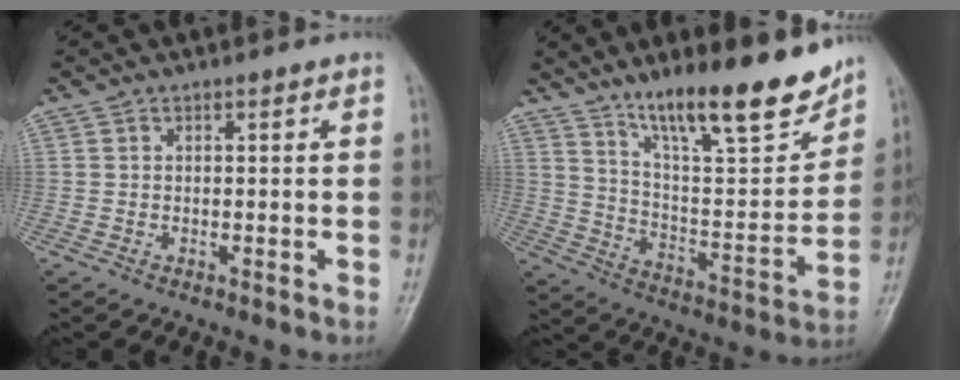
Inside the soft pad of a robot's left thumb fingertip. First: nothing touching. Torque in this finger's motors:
{"motor_torque": [0.99, 0.90, 1.42, -1.35, 0.27]}